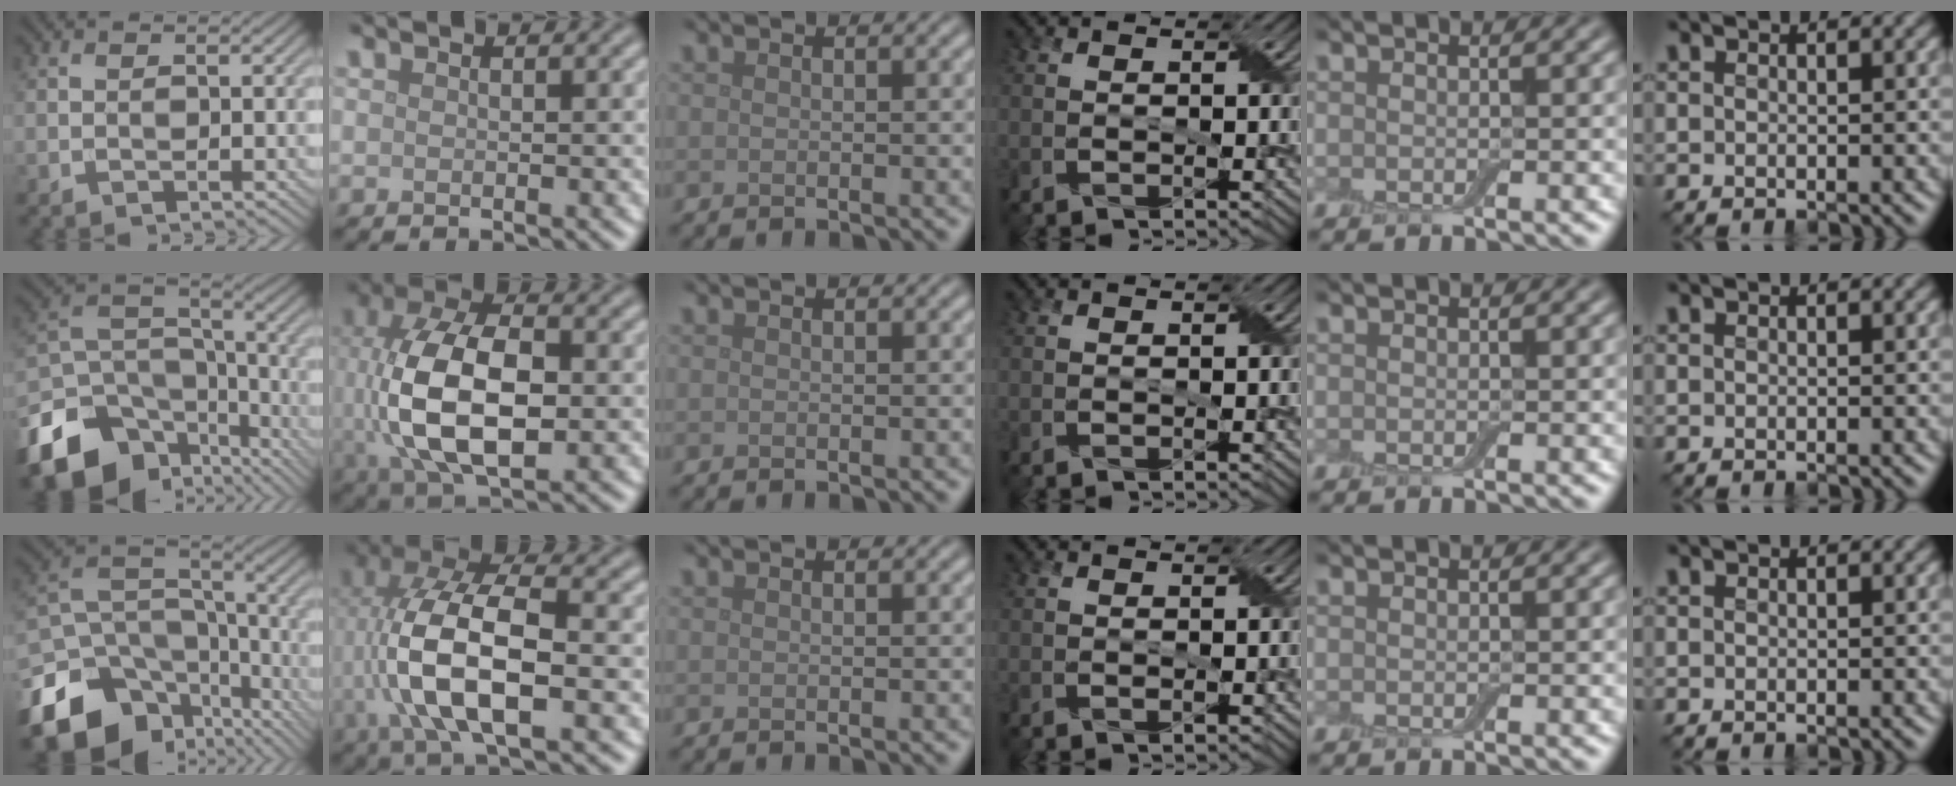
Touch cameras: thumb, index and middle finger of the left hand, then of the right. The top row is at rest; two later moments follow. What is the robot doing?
{"motion": "peel", "object": "small bumper sticker"}